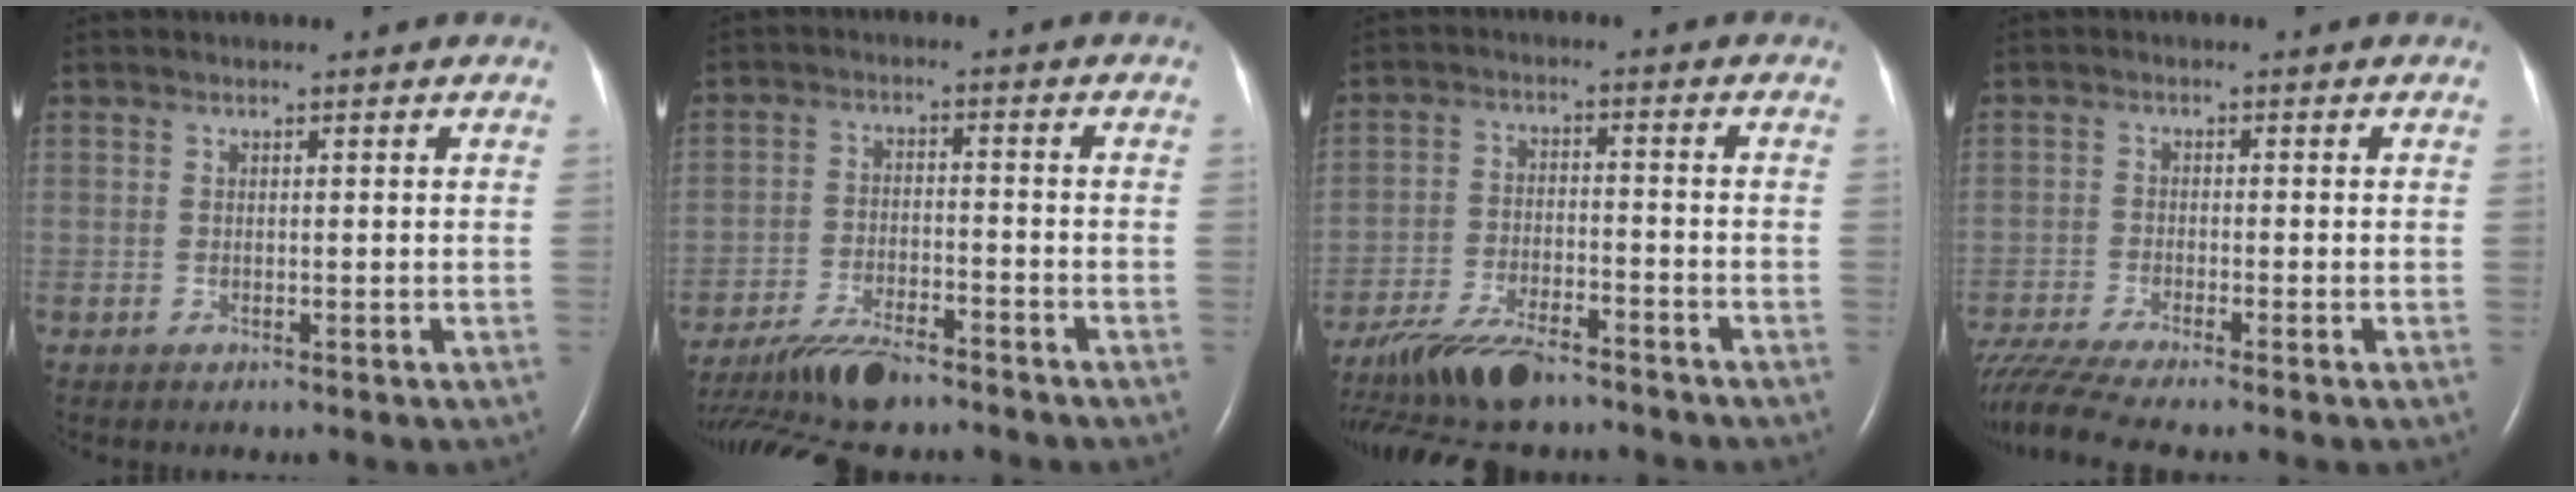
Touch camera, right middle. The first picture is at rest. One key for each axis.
{"total": 11.6, "fx": -9.9, "fy": 2.4, "fz": 5.7, "tx": -0.104, "ty": -0.017, "tz": -0.167}
{"total": 13.3, "fx": -11.0, "fy": 3.2, "fz": 6.8, "tx": -0.134, "ty": -0.018, "tz": -0.188}
{"total": 8.1, "fx": -7.2, "fy": -0.9, "fz": 3.6, "tx": -0.070, "ty": -0.020, "tz": -0.128}